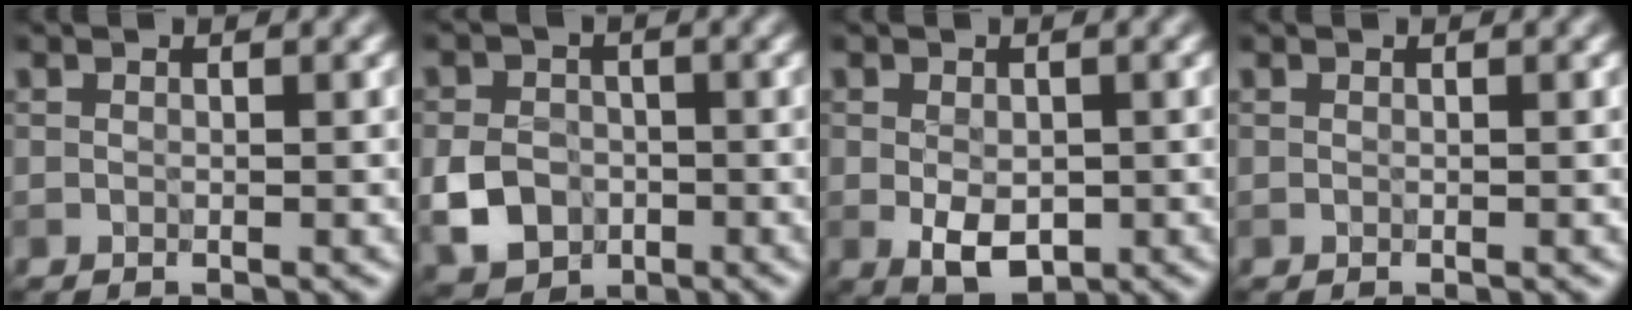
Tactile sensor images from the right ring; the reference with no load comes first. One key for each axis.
{"total": 4.2, "fx": -1.2, "fy": 3.4, "fz": 2.0, "tx": -0.039, "ty": -0.002, "tz": -0.028}
{"total": 3.8, "fx": -0.8, "fy": 2.4, "fz": 2.9, "tx": -0.054, "ty": -0.010, "tz": -0.008}
{"total": 0.0}